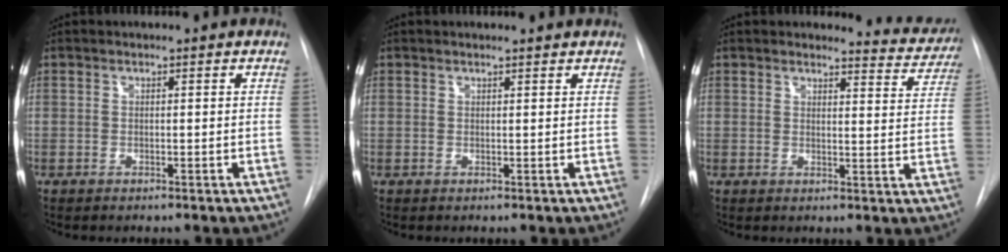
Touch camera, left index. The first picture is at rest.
{"total": 1.9, "force": [1.9, -0.1, 0.4], "torque": [-0.009, 0.005, 0.022]}
{"total": 6.6, "force": [6.5, 1.2, 0.0], "torque": [0.015, -0.038, 0.058]}